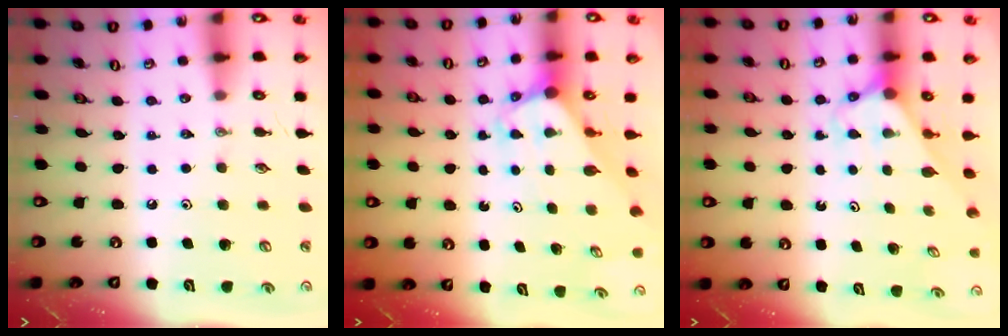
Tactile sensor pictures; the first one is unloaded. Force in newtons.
{"total": 4.5, "press": 4.5, "slide": 0.4}
{"total": 2.5, "press": 2.4, "slide": 0.2}